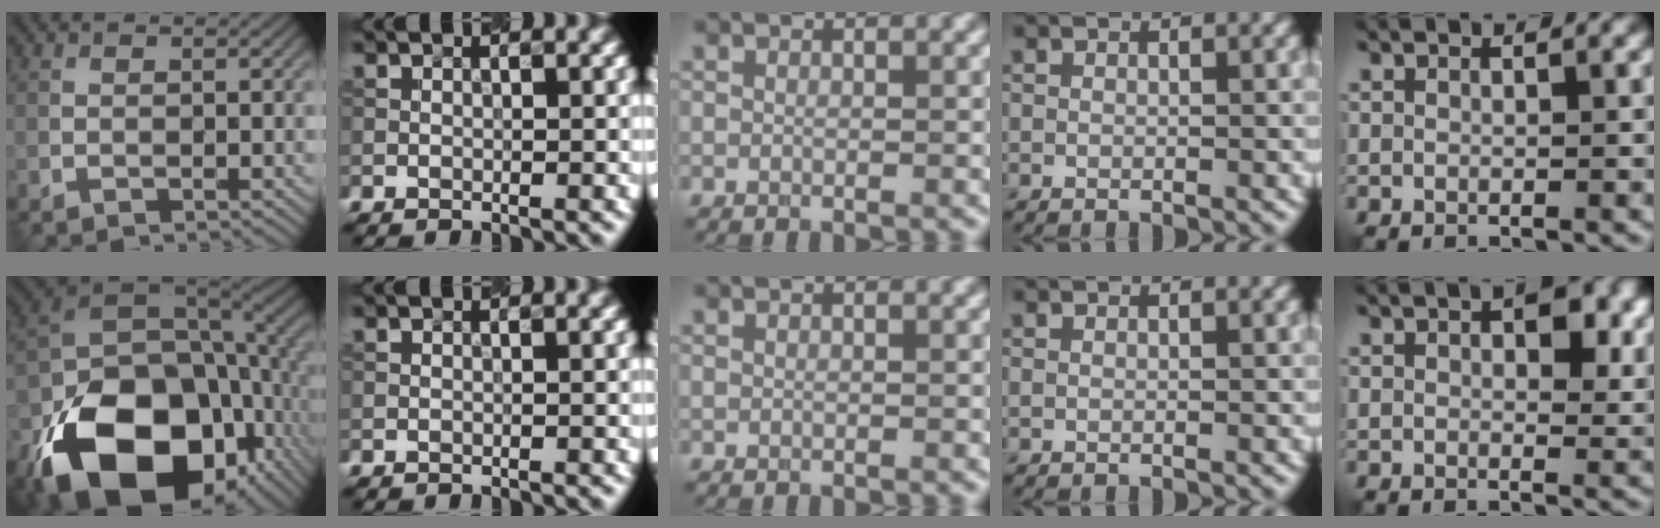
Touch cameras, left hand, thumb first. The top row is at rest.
{"thumb": {"total": 21.5, "force": [-8.6, 14.1, 13.8], "torque": [-0.298, -0.074, -0.100]}, "little": {"total": 5.5, "force": [2.0, 2.9, 4.2], "torque": [-0.059, 0.001, 0.026]}}